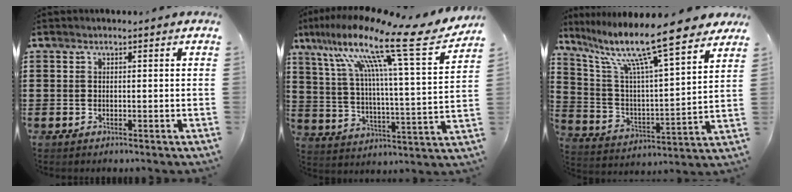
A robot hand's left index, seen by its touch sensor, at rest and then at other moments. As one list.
[{"total": 16.4, "force": [11.9, 1.0, 11.4], "torque": [-0.219, -0.080, 0.179]}, {"total": 12.7, "force": [10.0, 0.9, 7.7], "torque": [-0.169, -0.068, 0.161]}]